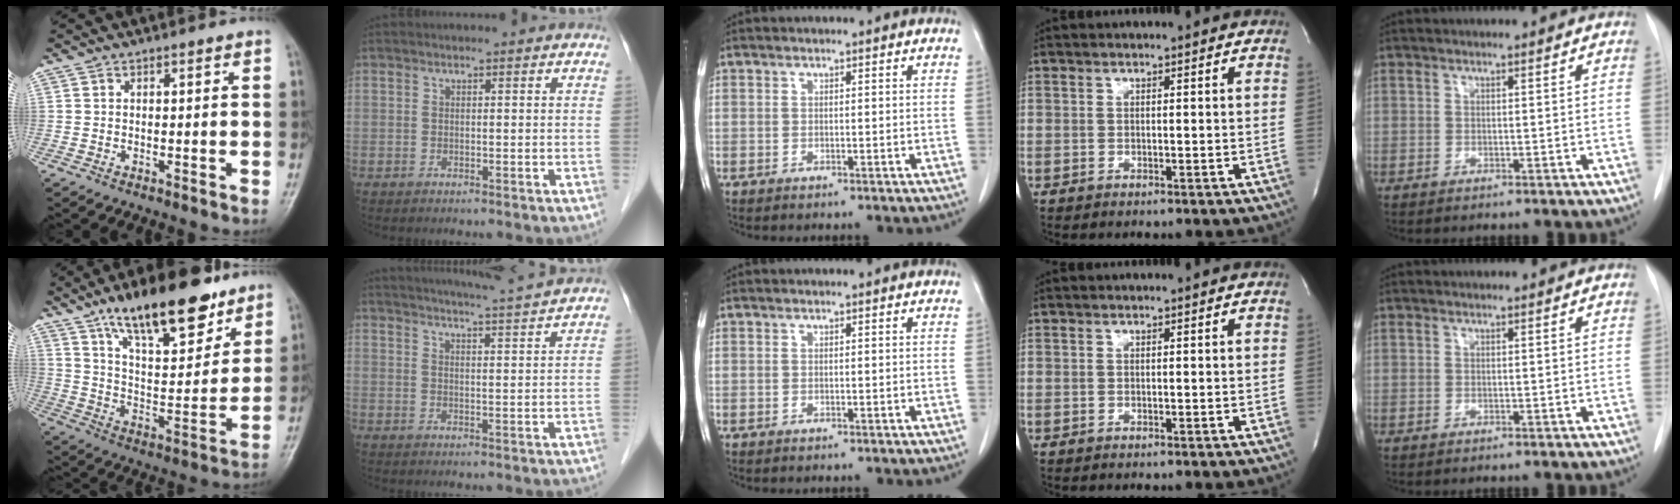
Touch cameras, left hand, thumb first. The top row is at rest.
{"thumb": {"total": 19.7, "force": [13.3, 7.0, 12.7], "torque": [-0.159, -0.063, 0.223]}, "index": {"total": 10.7, "force": [10.0, -0.7, 3.7], "torque": [-0.062, 0.011, 0.136]}}